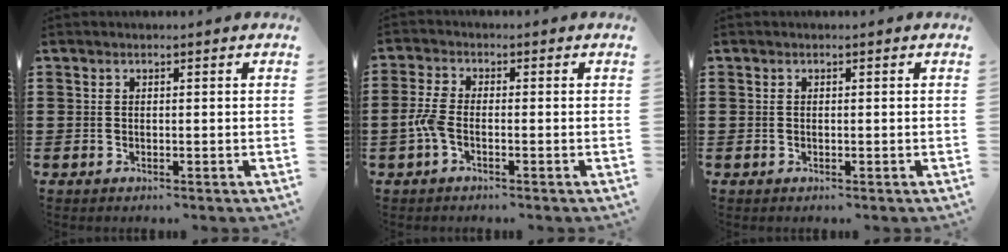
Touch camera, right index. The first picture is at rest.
{"total": 3.4, "force": [-1.3, 1.3, 2.9], "torque": [-0.079, -0.006, -0.031]}
{"total": 0.0}